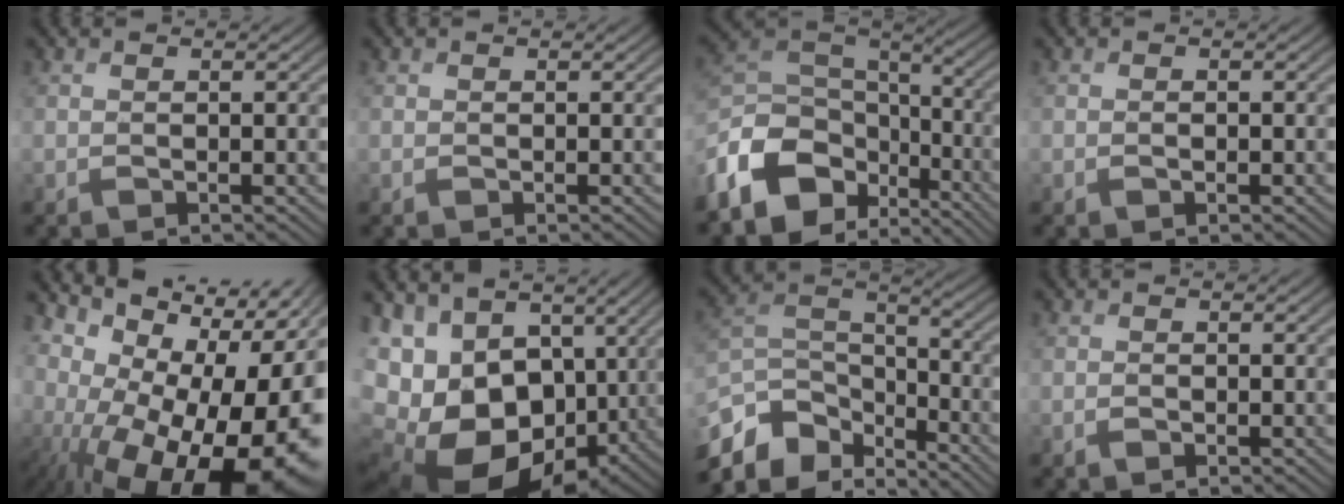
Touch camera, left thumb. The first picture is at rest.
{"total": 0.0}
{"total": 13.8, "force": [-6.8, 9.1, 7.8], "torque": [-0.200, -0.024, -0.131]}
{"total": 0.0}
{"total": 20.7, "force": [-3.7, 12.5, 16.1], "torque": [-0.218, -0.002, -0.017]}
{"total": 18.0, "force": [-1.8, 12.2, 13.2], "torque": [-0.293, -0.057, 0.001]}
{"total": 11.3, "force": [-8.5, 5.4, 5.2], "torque": [-0.151, -0.003, -0.165]}
{"total": 0.6, "force": [-0.3, 0.4, 0.4], "torque": [-0.009, -0.001, -0.005]}